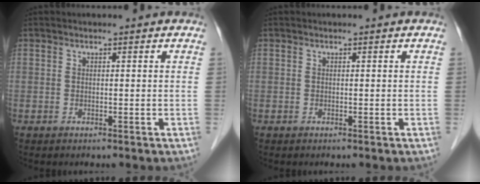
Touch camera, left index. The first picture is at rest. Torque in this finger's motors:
{"motor_torque": [-0.01, 0.00, 0.00, 0.00]}